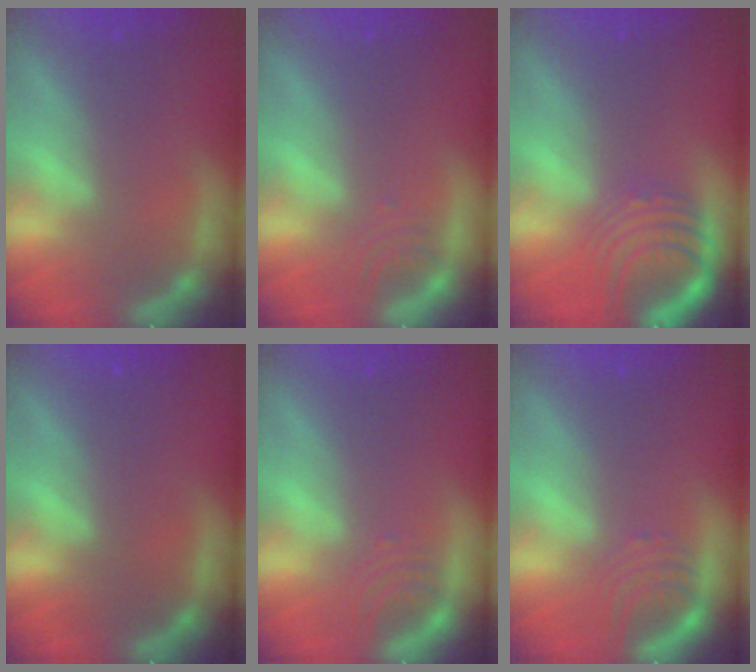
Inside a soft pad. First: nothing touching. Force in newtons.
{"total": 1.4}
{"total": 7.1}
{"total": 0.0}
{"total": 2.0}
{"total": 3.0}